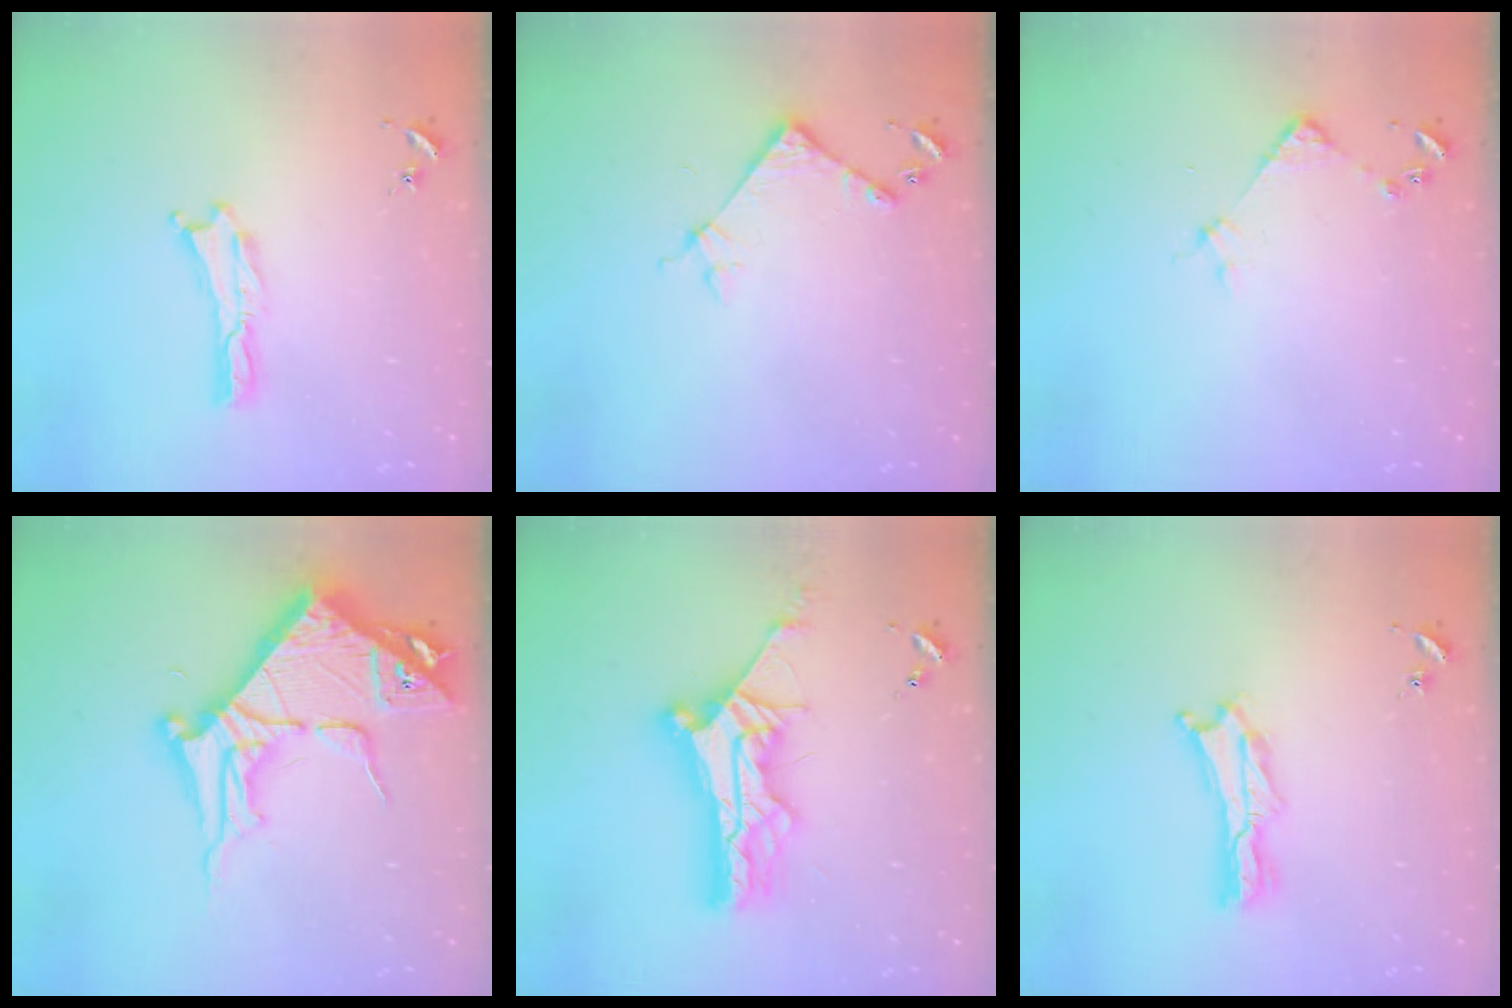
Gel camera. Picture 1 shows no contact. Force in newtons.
{"total": 4.4, "press": 4.4, "slide": 0.4}
{"total": 3.7, "press": 3.7, "slide": 0.2}
{"total": 9.2, "press": 9.2, "slide": 1.1}
{"total": 11.3, "press": 11.2, "slide": 1.1}
{"total": 1.4, "press": 1.4, "slide": 0.3}